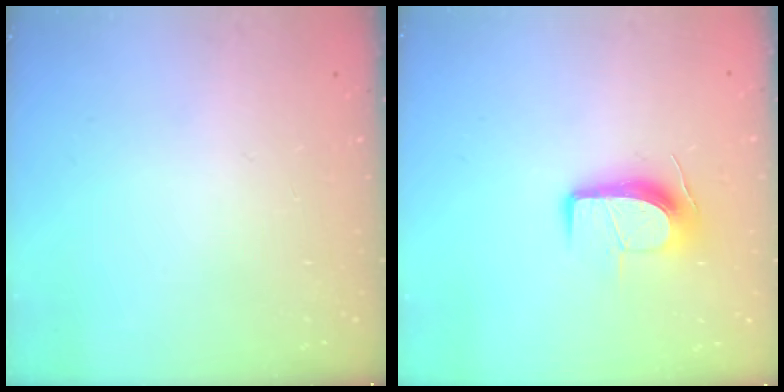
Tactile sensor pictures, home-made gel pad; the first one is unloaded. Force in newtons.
{"total": 9.9, "press": 9.9, "slide": 0.6}